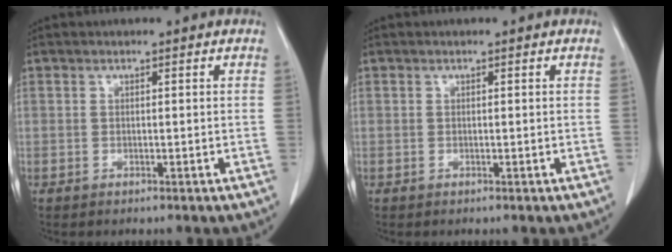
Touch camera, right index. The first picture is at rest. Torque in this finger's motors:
{"motor_torque": [0.00, 0.00, 0.00, 0.00]}